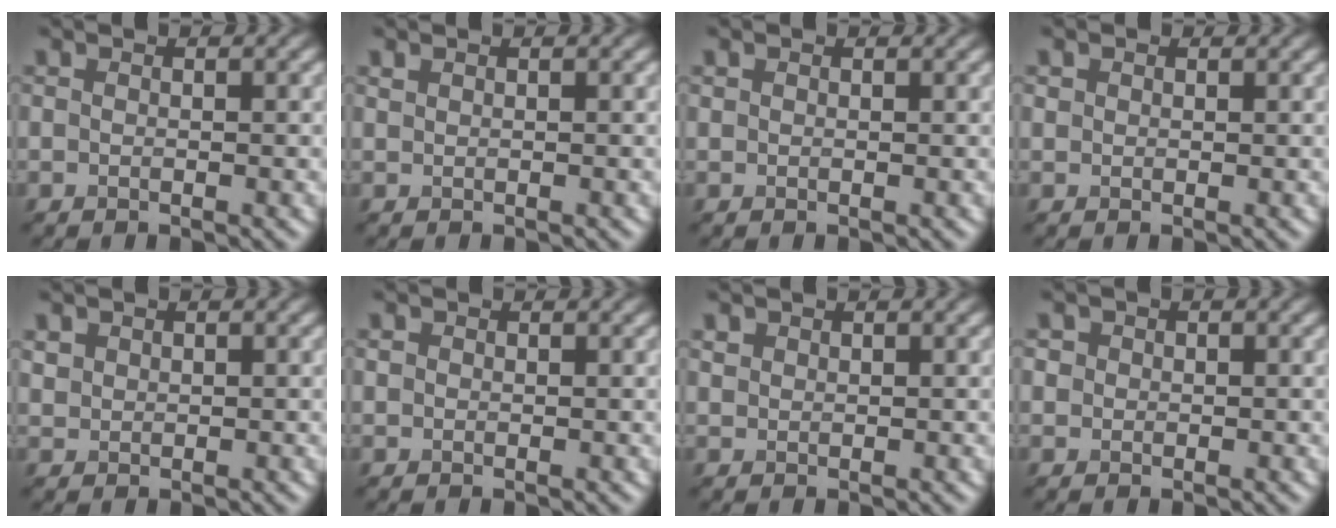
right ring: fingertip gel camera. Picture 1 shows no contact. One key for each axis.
{"total": 1.0, "fx": -0.1, "fy": -0.7, "fz": -0.7, "tx": -0.006, "ty": -0.001, "tz": 0.018}
{"total": 0.6, "fx": 0.1, "fy": -0.4, "fz": -0.4, "tx": -0.005, "ty": -0.003, "tz": 0.006}
{"total": 0.8, "fx": 0.2, "fy": -0.3, "fz": -0.7, "tx": -0.002, "ty": -0.001, "tz": 0.014}
{"total": 1.0, "fx": 0.1, "fy": -0.3, "fz": -1.0, "tx": -0.001, "ty": 0.004, "tz": 0.028}
{"total": 0.5, "fx": 0.1, "fy": -0.2, "fz": -0.5, "tx": -0.009, "ty": -0.002, "tz": 0.007}
{"total": 1.2, "fx": 0.2, "fy": -0.5, "fz": -1.0, "tx": -0.002, "ty": 0.002, "tz": 0.025}
{"total": 0.6, "fx": 0.2, "fy": 0.2, "fz": -0.6, "tx": -0.003, "ty": 0.006, "tz": 0.005}